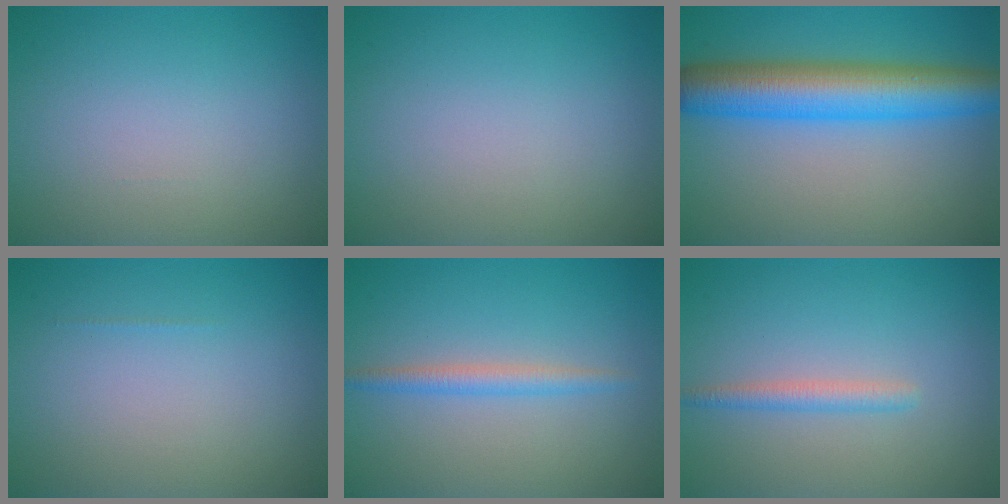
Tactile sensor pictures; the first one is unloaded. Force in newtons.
{"total": 0.0}
{"total": 8.5, "press": 8.5, "slide": 0.1}
{"total": 0.0}
{"total": 1.9, "press": 1.9, "slide": 0.2}
{"total": 1.6, "press": 1.6, "slide": 0.1}